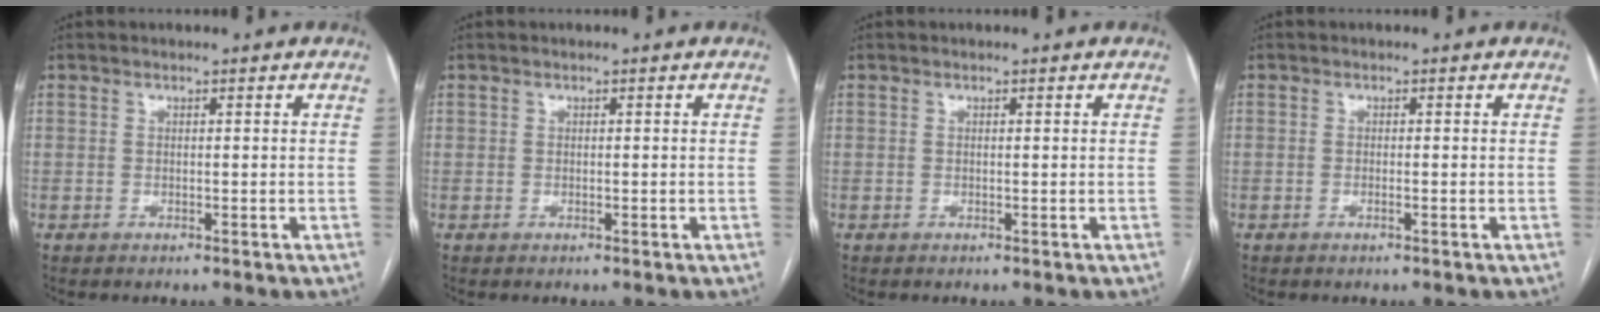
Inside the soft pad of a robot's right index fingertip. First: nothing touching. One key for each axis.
{"total": 0.0}
{"total": 0.0}
{"total": 0.6, "fx": -0.3, "fy": 0.0, "fz": 0.5, "tx": -0.012, "ty": 0.001, "tz": -0.004}